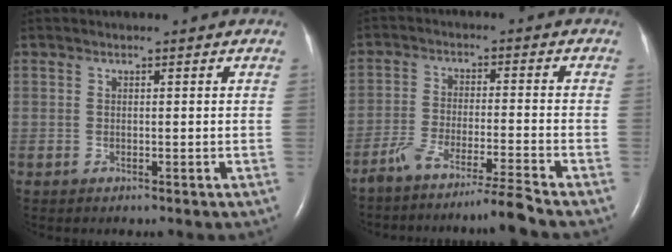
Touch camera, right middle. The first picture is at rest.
{"total": 7.2, "force": [-6.3, -2.2, 2.7], "torque": [-0.048, -0.011, -0.112]}